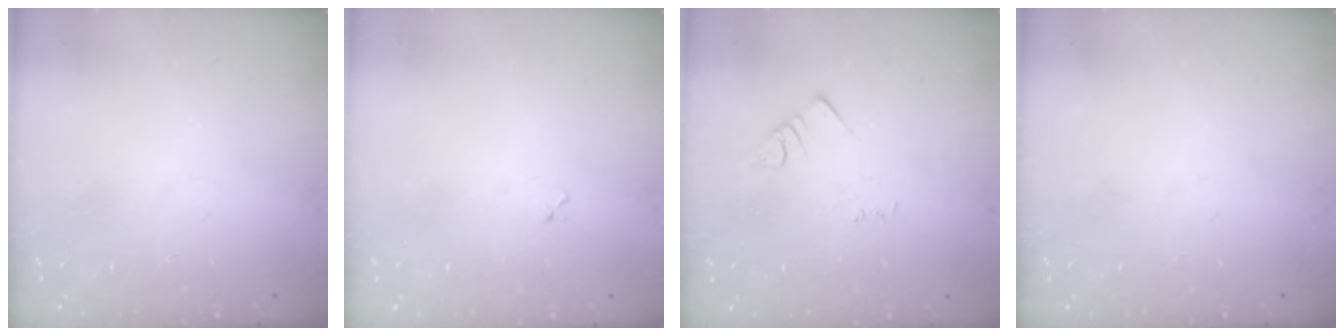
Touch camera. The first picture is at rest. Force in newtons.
{"total": 3.4, "press": 3.4, "slide": 0.4}
{"total": 2.5, "press": 2.5, "slide": 0.4}
{"total": 0.0}